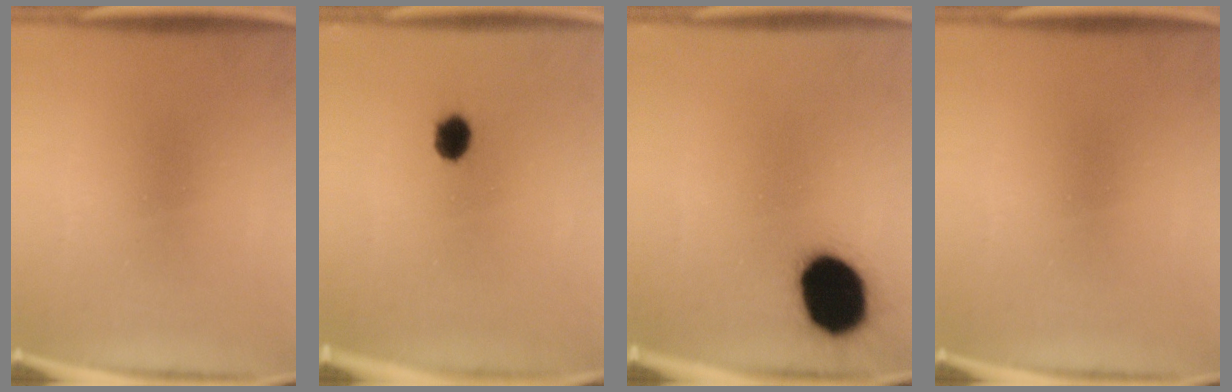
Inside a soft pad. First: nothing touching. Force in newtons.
{"total": 3.4}
{"total": 17.8}
{"total": 0.0}